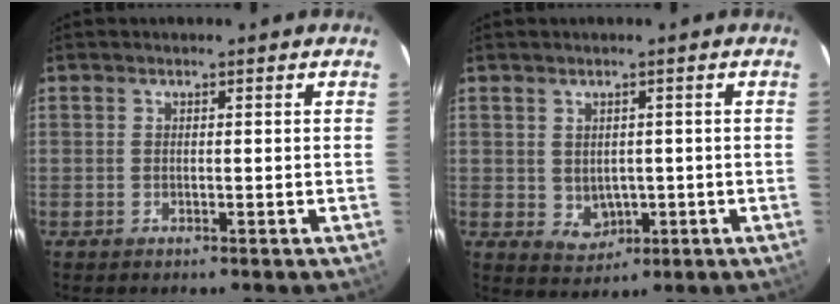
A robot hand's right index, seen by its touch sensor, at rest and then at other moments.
{"total": 4.0, "force": [-0.4, 3.1, 2.5], "torque": [-0.036, -0.002, 0.010]}